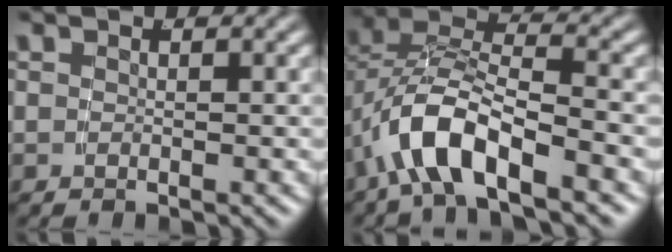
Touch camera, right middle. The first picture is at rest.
{"total": 7.0, "force": [-1.7, 4.2, 5.3], "torque": [-0.114, -0.006, -0.031]}